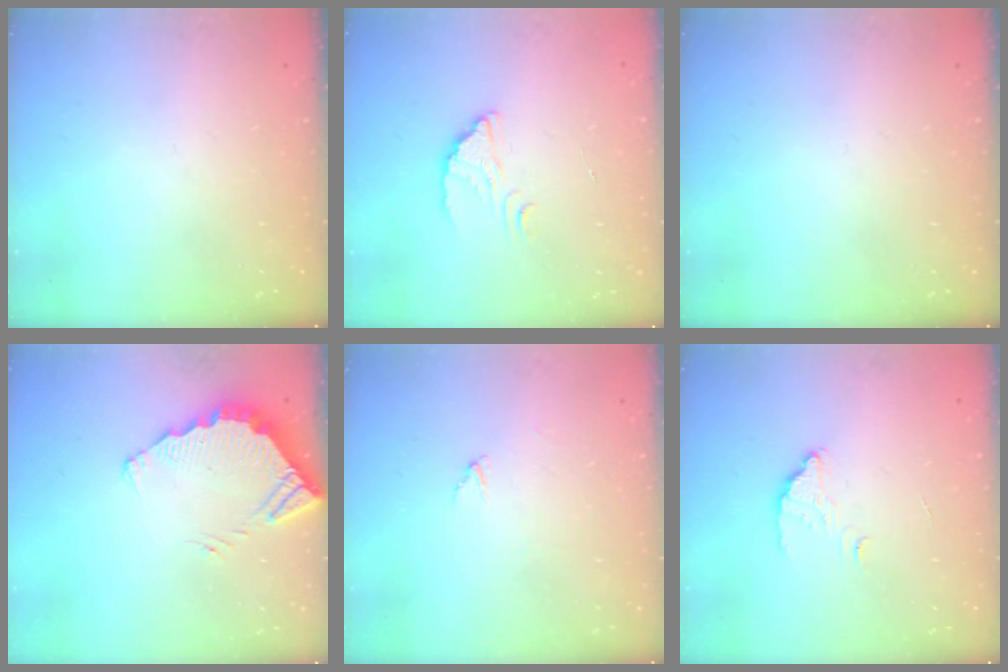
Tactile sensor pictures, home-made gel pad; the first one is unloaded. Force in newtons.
{"total": 2.3, "press": 2.3, "slide": 0.2}
{"total": 0.0}
{"total": 3.9, "press": 3.9, "slide": 0.3}
{"total": 2.7, "press": 2.7, "slide": 0.1}
{"total": 2.6, "press": 2.6, "slide": 0.2}